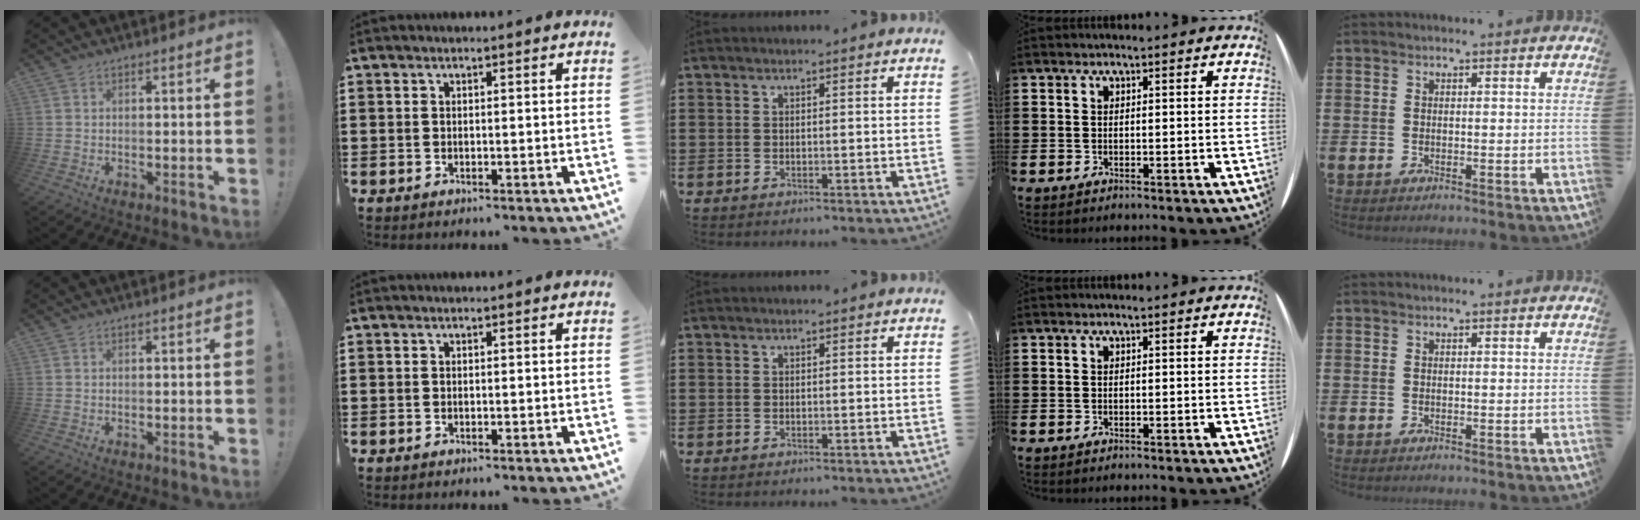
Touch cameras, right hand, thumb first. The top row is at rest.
{}